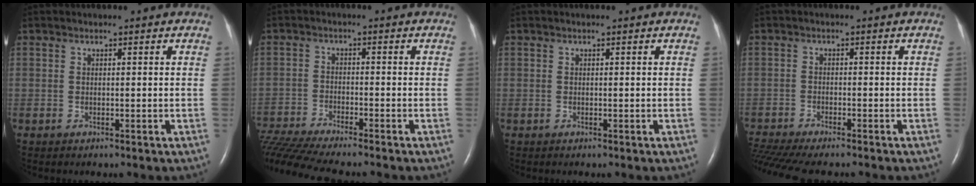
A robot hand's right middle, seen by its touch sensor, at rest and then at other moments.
{"total": 13.0, "force": [-11.6, -0.1, 5.8], "torque": [-0.108, -0.018, -0.198]}
{"total": 0.0}
{"total": 10.7, "force": [-9.3, 1.1, 5.0], "torque": [-0.089, -0.008, -0.148]}